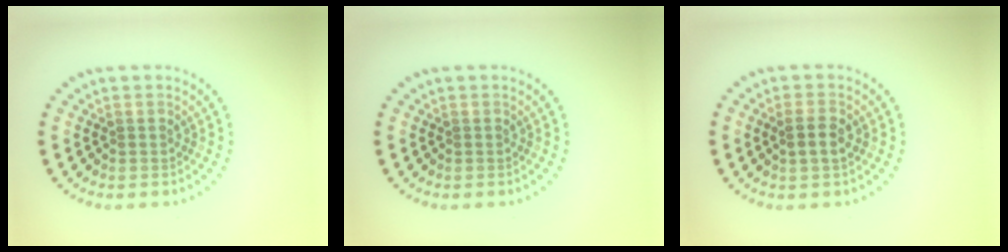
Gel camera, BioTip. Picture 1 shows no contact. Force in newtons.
{"total": 0.0}
{"total": 2.0, "press": 2.0, "slide": 0.4}